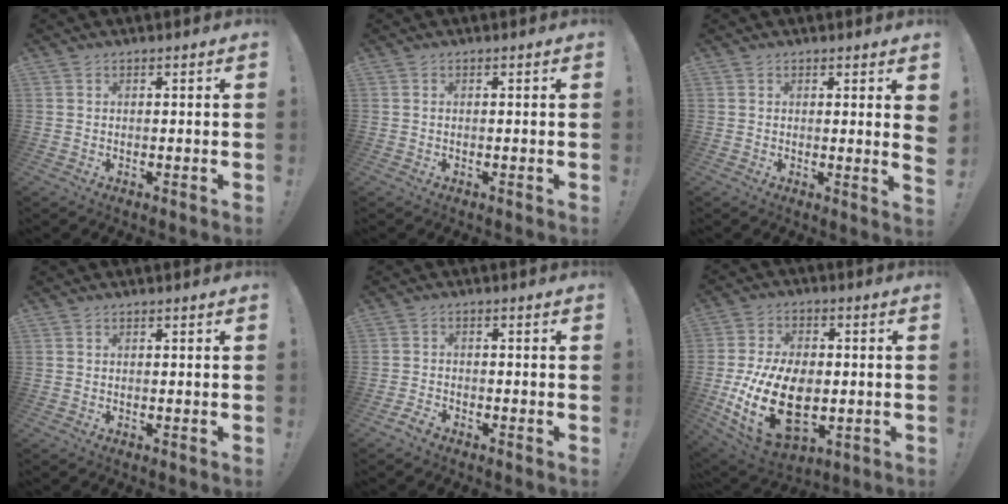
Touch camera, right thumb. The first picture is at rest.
{"total": 0.0}
{"total": 2.9, "force": [1.4, -0.3, 2.6], "torque": [-0.029, -0.018, 0.020]}
{"total": 0.0}
{"total": 3.2, "force": [-2.7, 1.1, 1.4], "torque": [-0.035, 0.009, -0.050]}
{"total": 22.3, "force": [-4.3, 14.4, 16.5], "torque": [-0.303, 0.015, -0.060]}